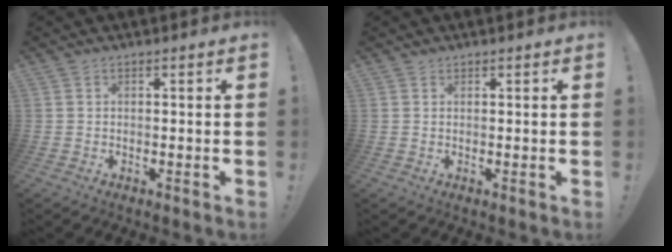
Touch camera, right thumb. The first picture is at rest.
{"total": 0.8, "force": [0.7, 0.4, 0.1], "torque": [0.000, -0.002, 0.014]}